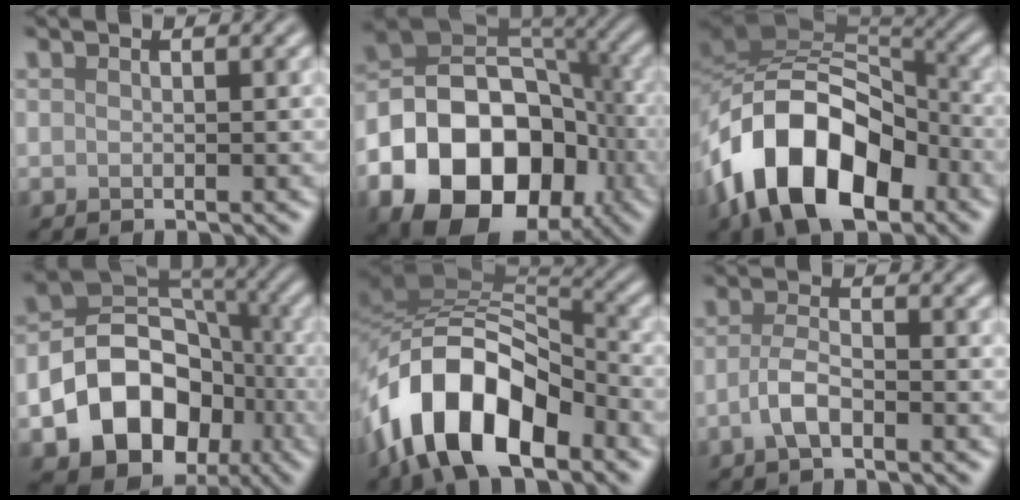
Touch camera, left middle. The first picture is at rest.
{"total": 16.0, "force": [-6.4, 11.2, 9.5], "torque": [-0.152, -0.011, -0.112]}
{"total": 13.4, "force": [-6.0, 7.7, 9.2], "torque": [-0.152, 0.005, -0.117]}
{"total": 12.2, "force": [-4.4, 9.2, 6.7], "torque": [-0.105, 0.000, -0.086]}
{"total": 12.7, "force": [-6.6, 6.4, 8.8], "torque": [-0.150, 0.001, -0.131]}
{"total": 2.6, "force": [-1.1, 1.0, 2.1], "torque": [-0.045, 0.003, -0.027]}